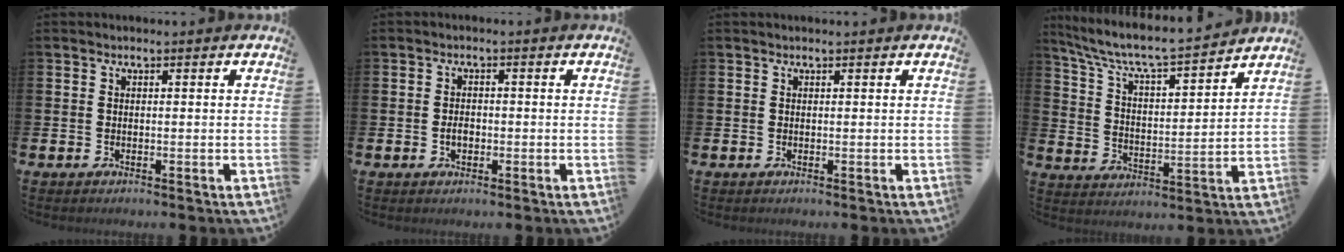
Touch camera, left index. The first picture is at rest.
{"total": 1.9, "force": [-0.4, 1.2, 1.3], "torque": [-0.013, -0.001, -0.011]}
{"total": 0.0}
{"total": 7.1, "force": [6.6, 0.6, 2.5], "torque": [-0.081, -0.053, 0.109]}